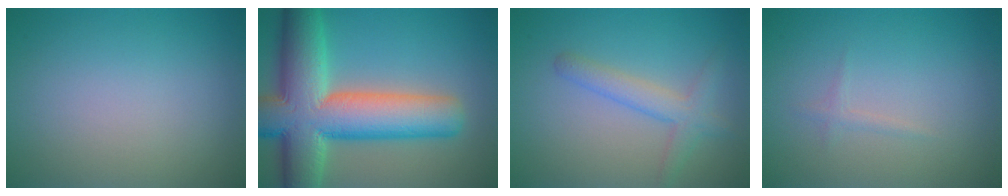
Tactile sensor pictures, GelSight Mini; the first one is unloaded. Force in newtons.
{"total": 13.4, "press": 13.4, "slide": 0.5}
{"total": 2.9, "press": 2.8, "slide": 0.2}
{"total": 0.7, "press": 0.7, "slide": 0.0}